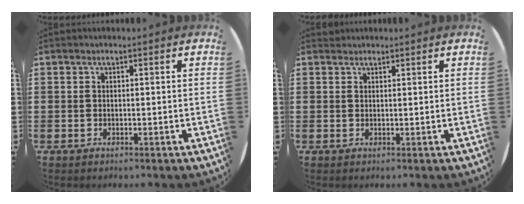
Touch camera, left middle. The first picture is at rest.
{"total": 0.7, "force": [0.7, 0.2, -0.2], "torque": [0.004, 0.004, 0.013]}